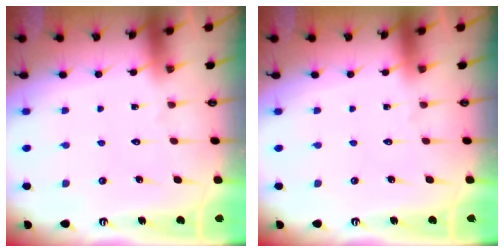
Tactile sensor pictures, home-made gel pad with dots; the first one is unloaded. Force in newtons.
{"total": 0.0}